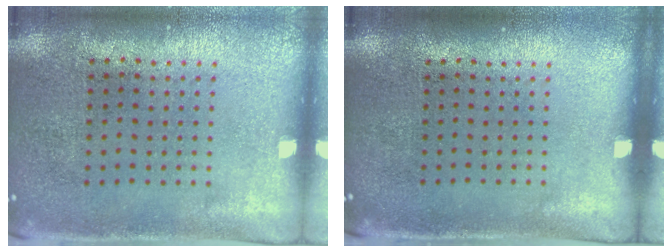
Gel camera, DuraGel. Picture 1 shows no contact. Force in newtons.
{"total": 0.0}